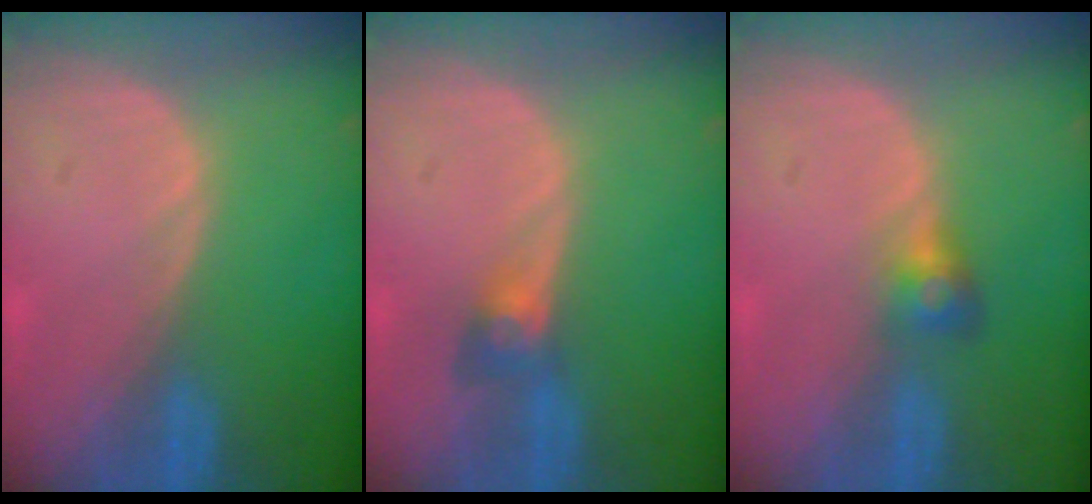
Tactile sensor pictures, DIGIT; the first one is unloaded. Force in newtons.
{"total": 3.1, "press": 2.7, "slide": 1.4}
{"total": 2.8, "press": 2.6, "slide": 0.9}